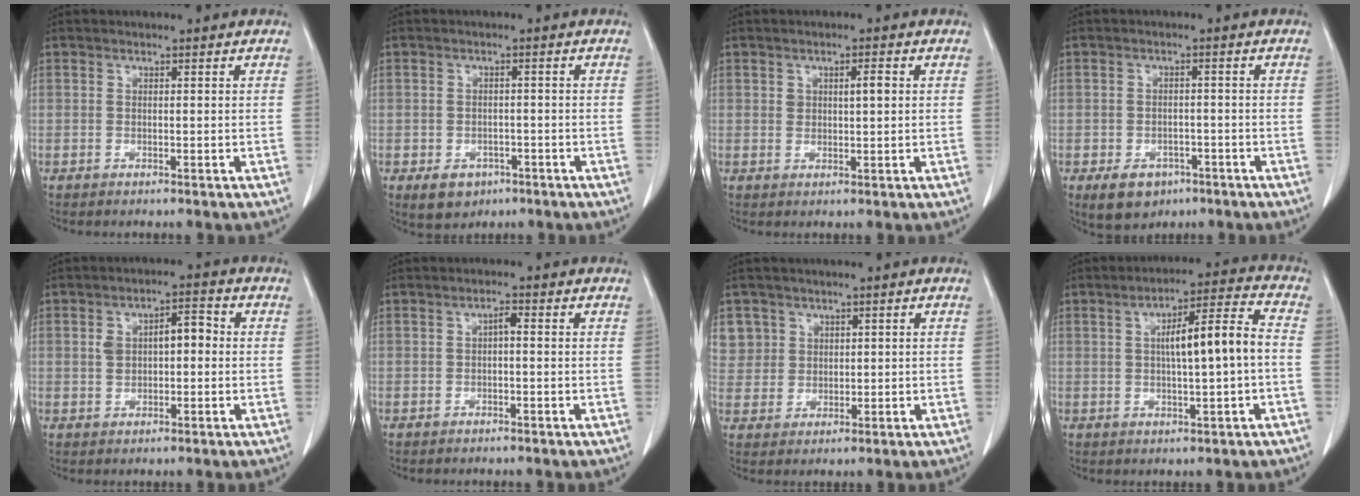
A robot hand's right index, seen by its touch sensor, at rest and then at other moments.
{"total": 4.2, "force": [-2.1, 3.2, 1.6], "torque": [-0.022, 0.004, -0.020]}
{"total": 2.5, "force": [0.8, 0.9, 2.2], "torque": [-0.034, 0.002, 0.014]}
{"total": 5.5, "force": [-3.1, 3.9, 2.3], "torque": [-0.038, 0.001, -0.037]}
{"total": 5.8, "force": [0.6, 2.9, 5.0], "torque": [-0.088, 0.028, 0.012]}
{"total": 1.3, "force": [-0.1, 0.4, 1.2], "torque": [-0.020, 0.005, -0.001]}
{"total": 5.7, "force": [2.5, 5.1, 0.0], "torque": [0.010, 0.009, 0.057]}
{"total": 9.8, "force": [0.1, 0.8, 9.8], "torque": [-0.156, 0.020, 0.001]}